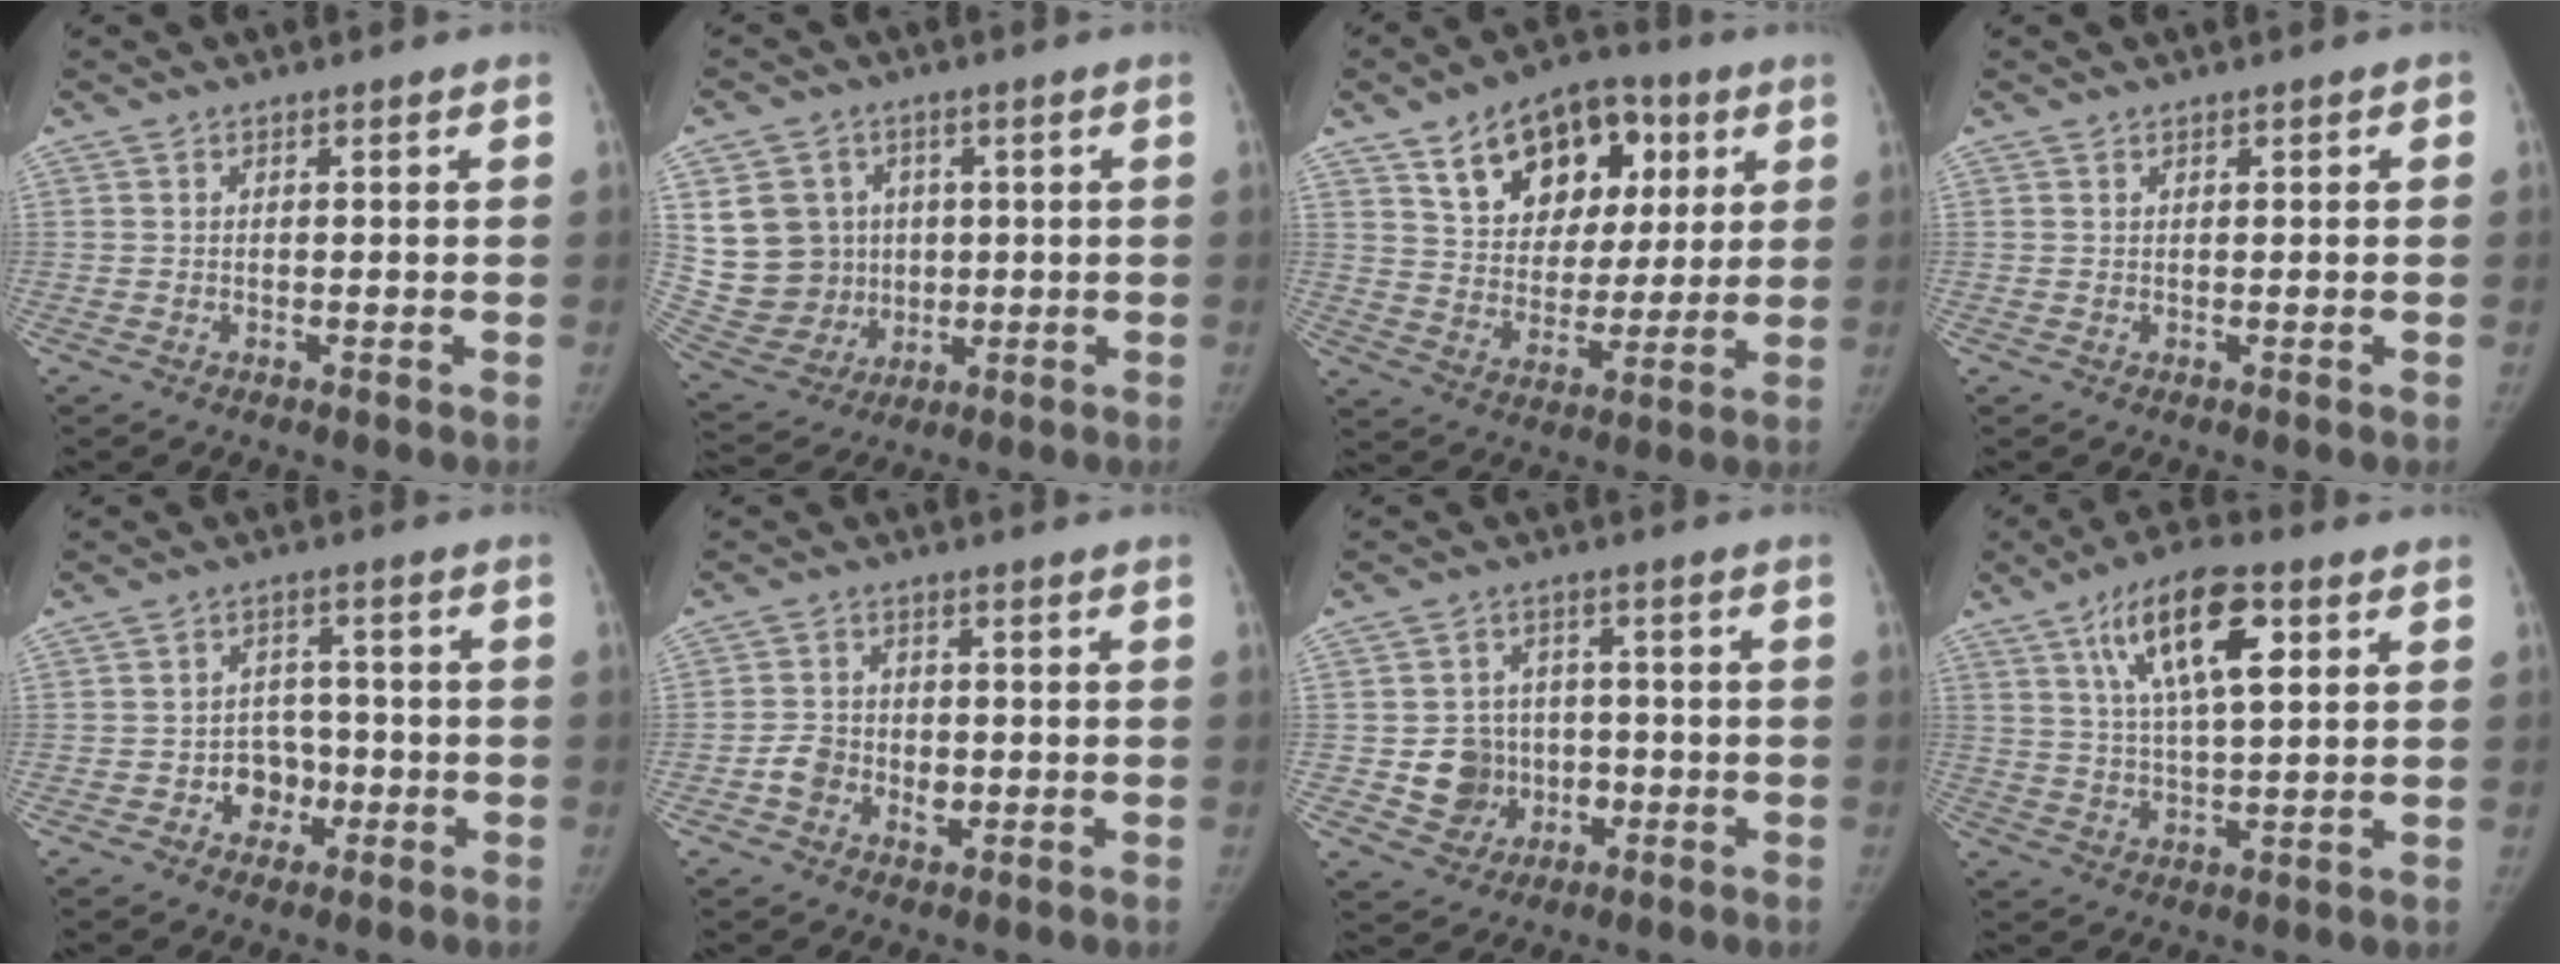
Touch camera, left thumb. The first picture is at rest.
{"total": 14.1, "force": [2.5, 12.7, 5.5], "torque": [-0.078, 0.003, 0.070]}
{"total": 19.1, "force": [8.5, 12.8, 11.4], "torque": [-0.128, -0.012, 0.139]}
{"total": 0.6, "force": [0.2, 0.5, 0.3], "torque": [0.005, 0.001, 0.001]}
{"total": 6.1, "force": [-2.0, 5.1, 2.5], "torque": [-0.001, 0.023, -0.032]}
{"total": 5.7, "force": [-1.3, 4.7, 2.9], "torque": [-0.028, 0.014, -0.025]}
{"total": 8.7, "force": [-1.6, 7.9, 3.2], "torque": [-0.013, 0.012, -0.020]}
{"total": 14.5, "force": [5.9, 5.4, 12.1], "torque": [-0.194, -0.007, 0.098]}